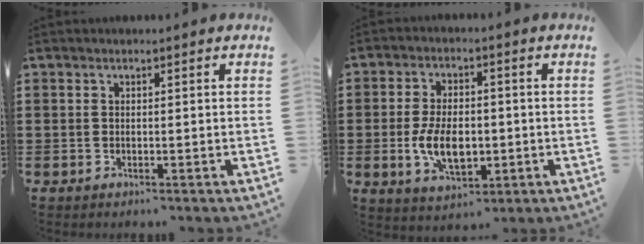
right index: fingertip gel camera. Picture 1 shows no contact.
{"total": 7.8, "force": [-1.3, 4.5, 6.3], "torque": [-0.130, -0.003, -0.027]}